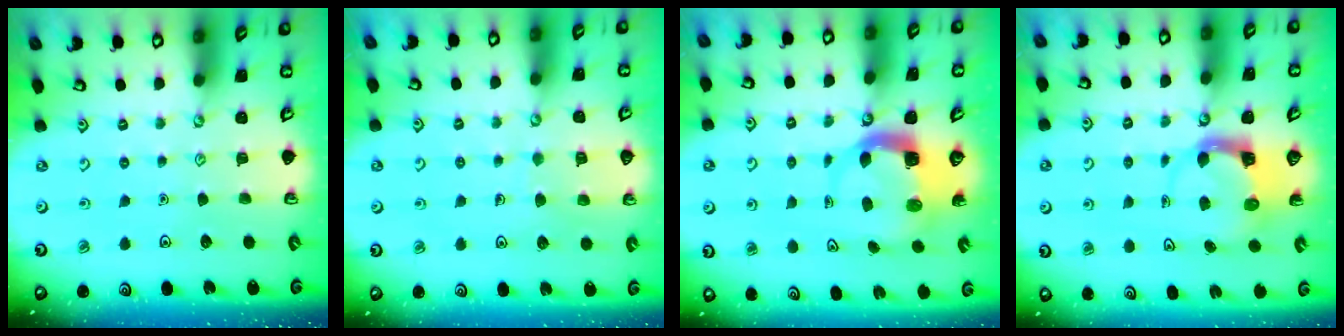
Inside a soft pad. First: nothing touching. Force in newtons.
{"total": 5.8, "press": 5.7, "slide": 0.4}
{"total": 5.3, "press": 5.2, "slide": 0.7}
{"total": 3.7, "press": 3.7, "slide": 0.5}